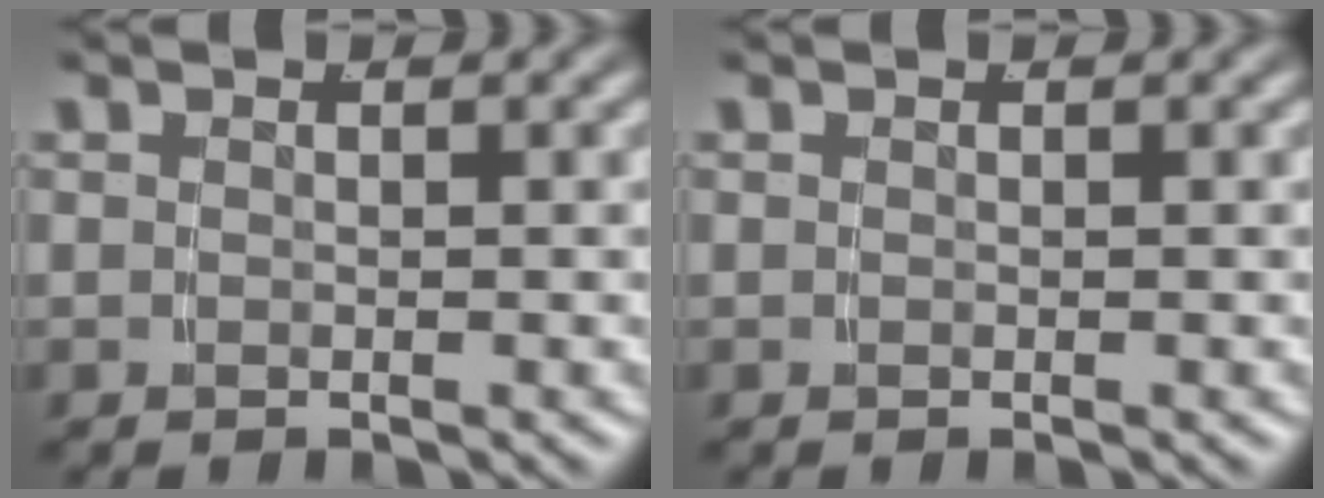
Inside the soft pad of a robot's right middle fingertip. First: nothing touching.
{"total": 0.0}